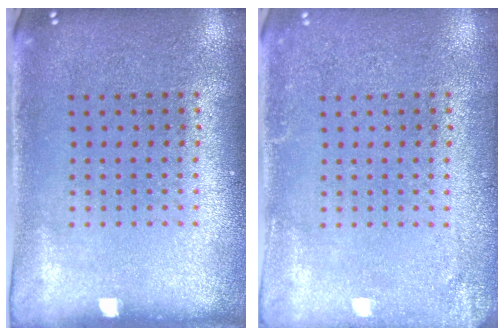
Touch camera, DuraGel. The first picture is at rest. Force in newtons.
{"total": 1.8, "press": 1.8, "slide": 0.2}